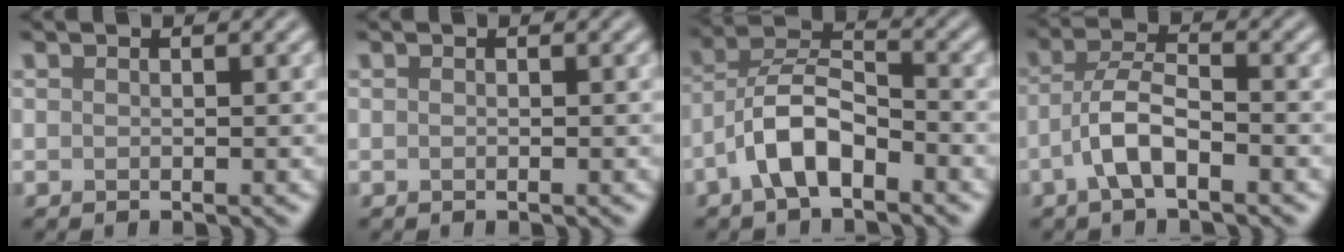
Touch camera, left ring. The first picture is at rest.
{"total": 0.0}
{"total": 5.4, "force": [-2.7, 2.3, 4.0], "torque": [-0.071, 0.020, -0.056]}
{"total": 4.0, "force": [-1.7, 1.4, 3.3], "torque": [-0.065, 0.011, -0.041]}